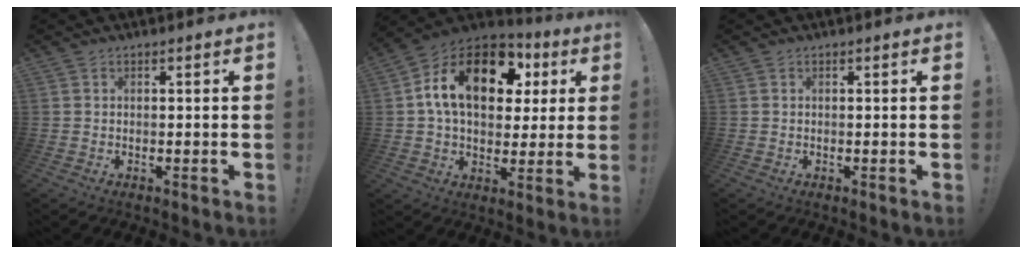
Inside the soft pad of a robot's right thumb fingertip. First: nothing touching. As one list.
[{"total": 19.5, "force": [5.9, 12.1, 14.0], "torque": [-0.233, -0.007, 0.100]}, {"total": 0.0}]